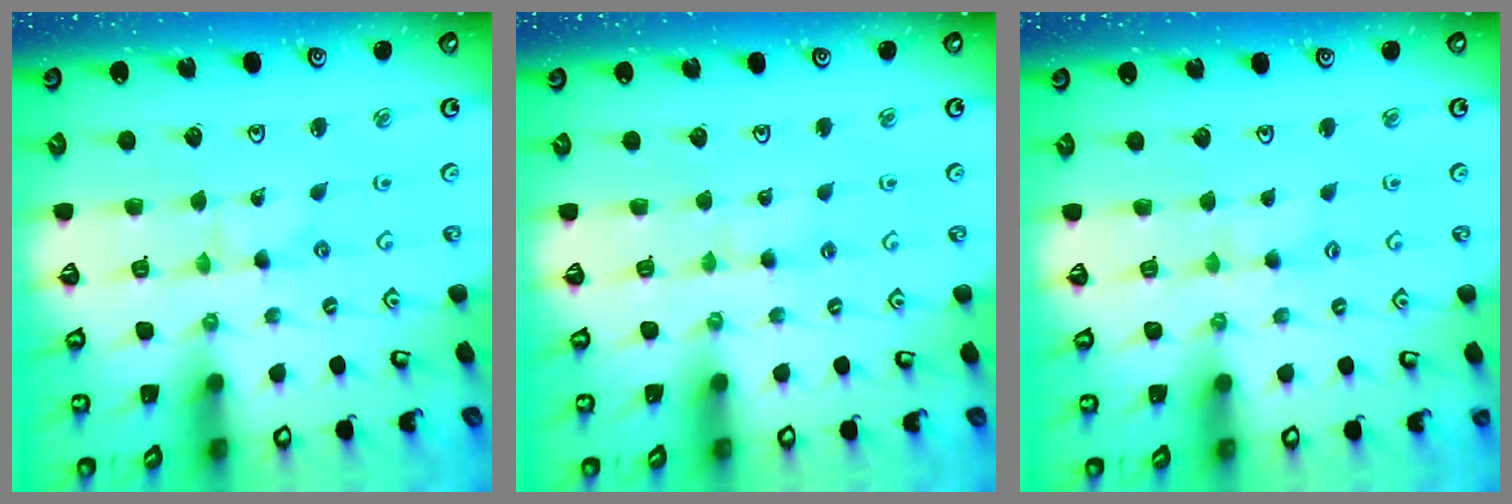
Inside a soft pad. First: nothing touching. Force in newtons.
{"total": 1.8, "press": 1.8, "slide": 0.2}
{"total": 1.3, "press": 1.3, "slide": 0.3}